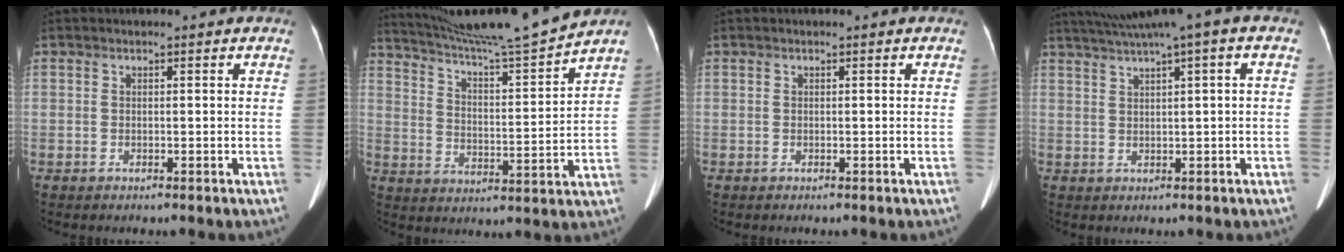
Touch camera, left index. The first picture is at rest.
{"total": 16.0, "force": [14.7, -2.8, 5.6], "torque": [-0.100, -0.038, 0.232]}
{"total": 0.0}
{"total": 7.4, "force": [4.3, -0.4, 6.0], "torque": [-0.104, 0.041, 0.071]}